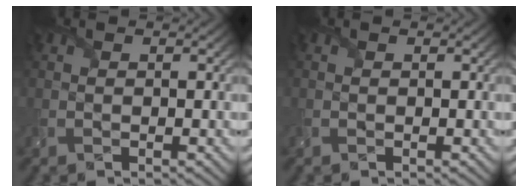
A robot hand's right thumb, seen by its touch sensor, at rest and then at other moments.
{"total": 0.0}